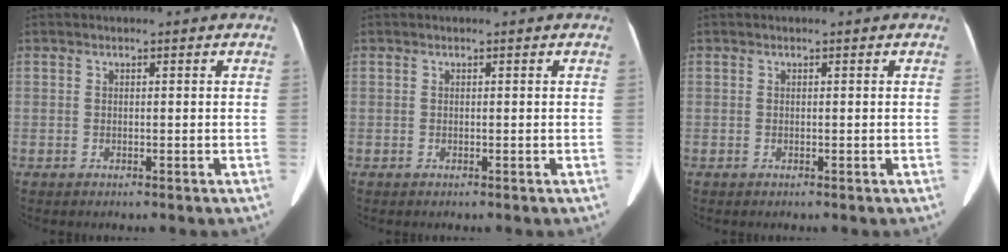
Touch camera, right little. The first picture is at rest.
{"total": 0.0}
{"total": 0.0}